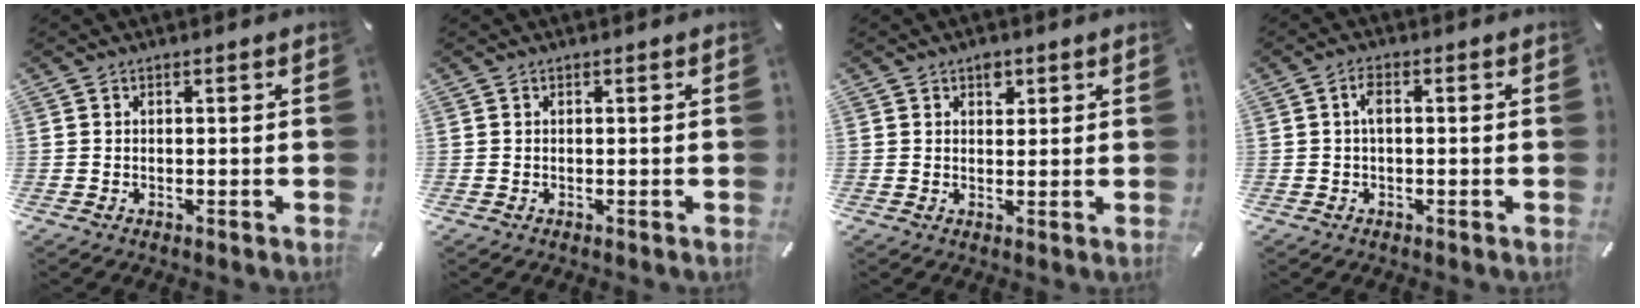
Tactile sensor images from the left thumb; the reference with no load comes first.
{"total": 0.0}
{"total": 2.6, "force": [1.5, 1.8, 1.1], "torque": [0.000, -0.008, 0.022]}
{"total": 2.4, "force": [0.3, 0.9, 2.2], "torque": [-0.046, 0.005, 0.004]}